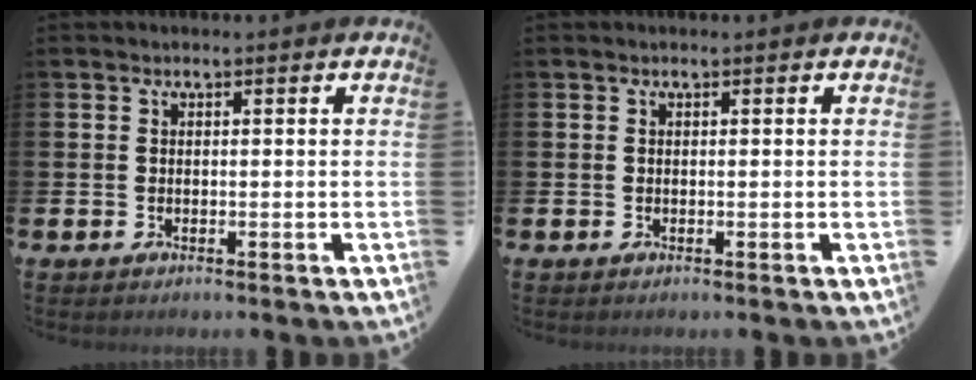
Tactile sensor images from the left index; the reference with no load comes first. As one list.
[{"total": 0.0}]